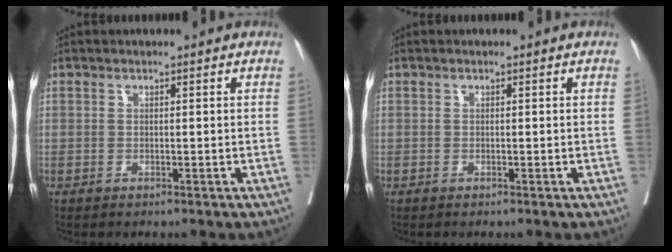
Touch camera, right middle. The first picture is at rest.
{"total": 0.0}